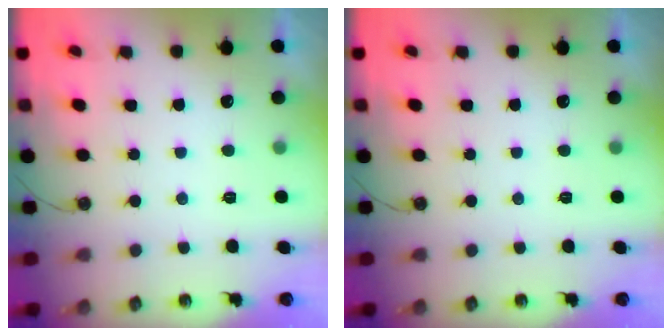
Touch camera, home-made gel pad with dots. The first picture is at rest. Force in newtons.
{"total": 0.0}